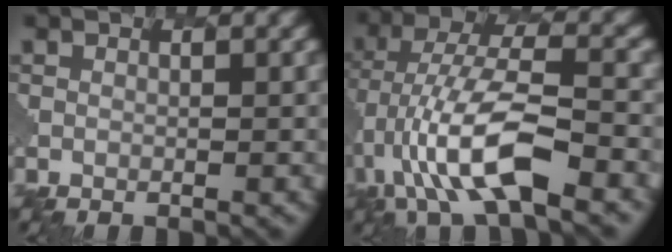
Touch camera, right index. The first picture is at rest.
{"total": 6.9, "force": [-3.4, 1.3, 5.9], "torque": [-0.142, 0.031, -0.094]}